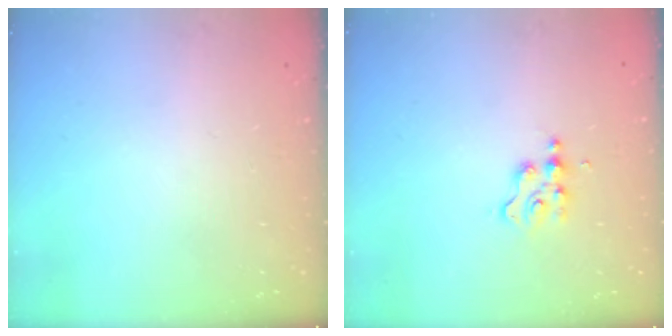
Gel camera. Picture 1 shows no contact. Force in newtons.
{"total": 2.8, "press": 2.8, "slide": 0.2}